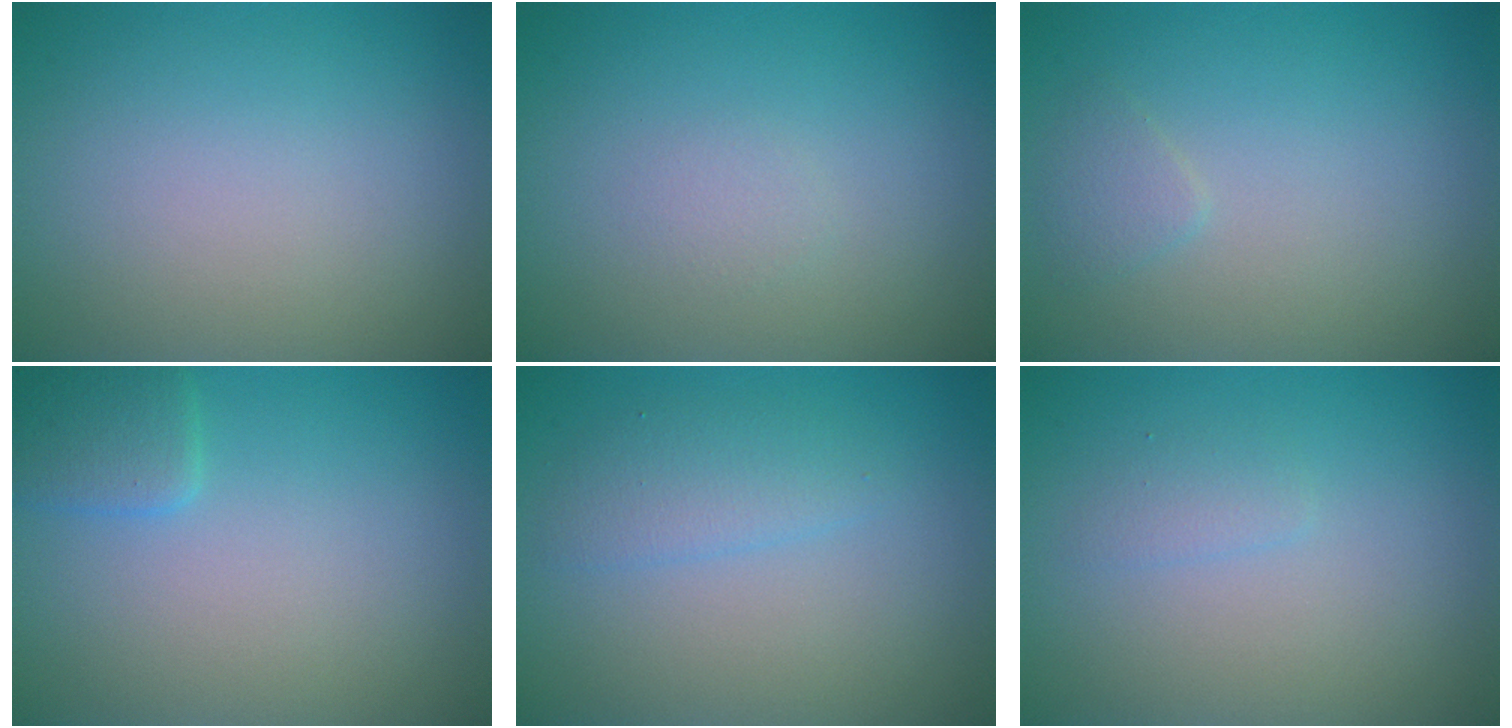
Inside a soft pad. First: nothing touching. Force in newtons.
{"total": 0.7, "press": 0.7, "slide": 0.0}
{"total": 1.1, "press": 1.1, "slide": 0.0}
{"total": 2.1, "press": 2.1, "slide": 0.1}
{"total": 2.0, "press": 2.0, "slide": 0.1}
{"total": 0.9, "press": 0.9, "slide": 0.0}